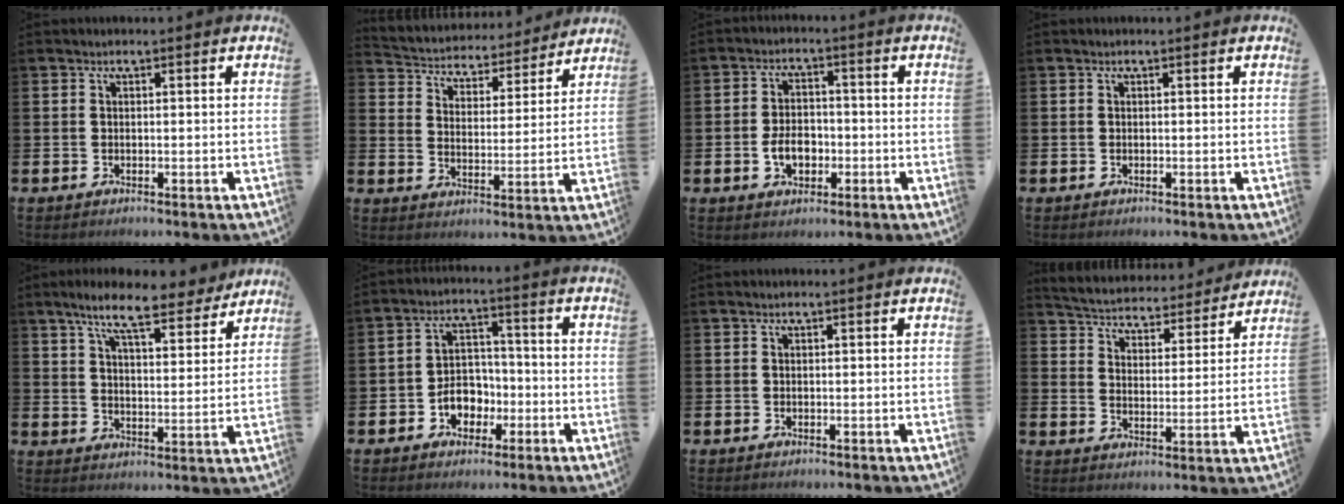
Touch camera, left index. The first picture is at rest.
{"total": 4.6, "force": [4.3, 1.7, 0.0], "torque": [-0.035, -0.039, 0.069]}
{"total": 4.4, "force": [-1.3, 3.0, 3.0], "torque": [-0.048, 0.003, -0.026]}
{"total": 0.0}
{"total": 9.8, "force": [8.3, 2.1, 4.7], "torque": [-0.100, -0.037, 0.143]}
{"total": 5.1, "force": [-2.0, 4.1, 2.1], "torque": [-0.038, 0.008, -0.042]}
{"total": 0.0}
{"total": 5.0, "force": [4.8, 1.3, 0.2], "torque": [-0.037, -0.041, 0.081]}